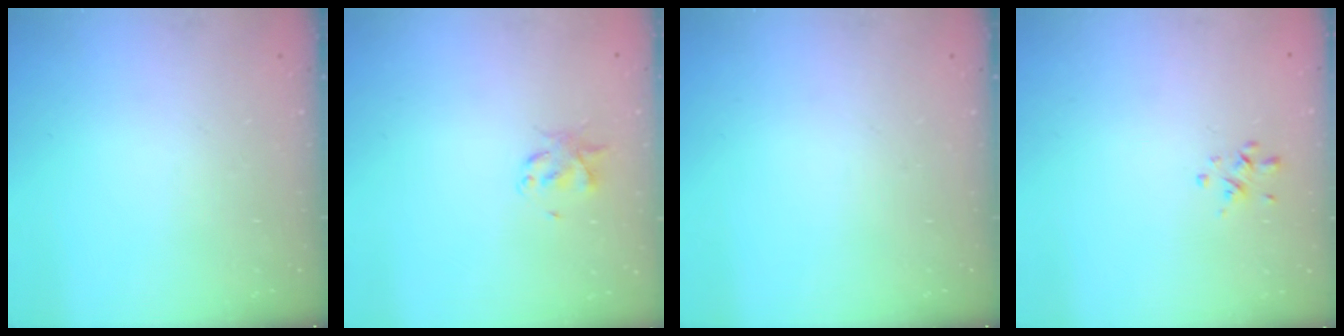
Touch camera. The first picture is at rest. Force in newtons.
{"total": 2.1, "press": 2.1, "slide": 0.4}
{"total": 0.0}
{"total": 0.6, "press": 0.2, "slide": 0.5}